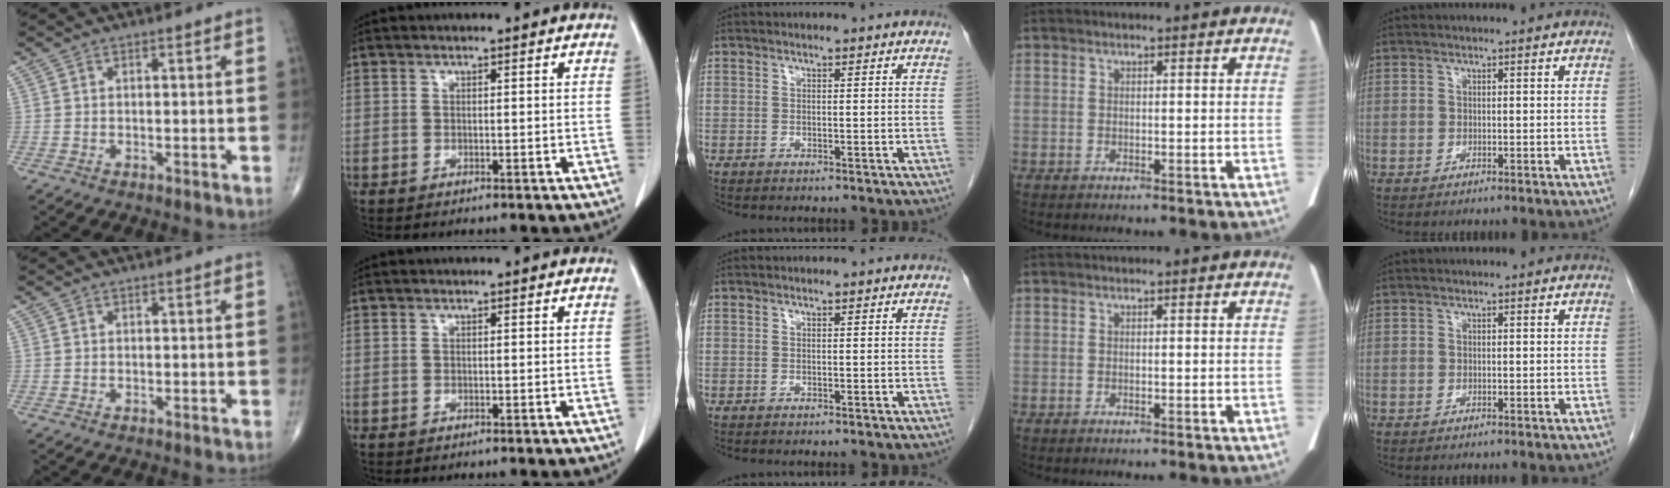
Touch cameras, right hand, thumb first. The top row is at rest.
{}